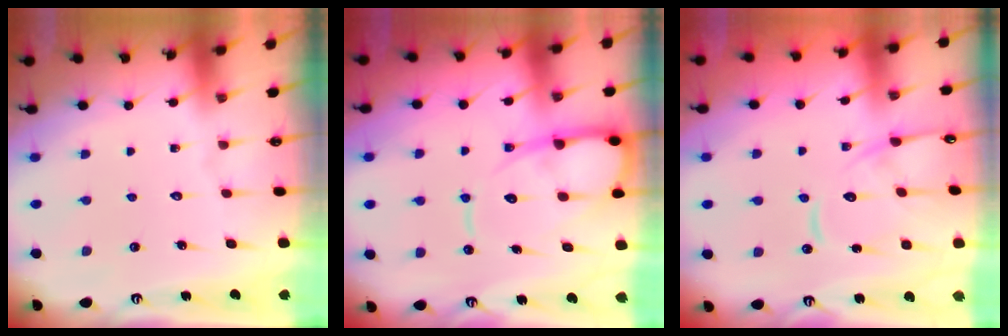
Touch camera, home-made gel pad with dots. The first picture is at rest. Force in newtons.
{"total": 11.8, "press": 11.7, "slide": 1.3}
{"total": 11.5, "press": 11.5, "slide": 0.6}